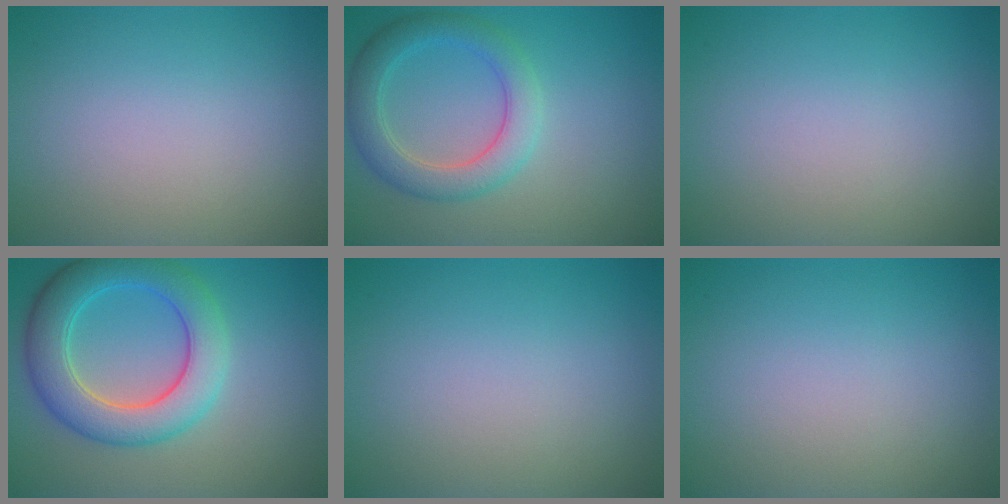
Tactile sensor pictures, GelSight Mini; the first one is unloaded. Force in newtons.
{"total": 4.2, "press": 4.2, "slide": 0.3}
{"total": 0.0}
{"total": 6.9, "press": 6.9, "slide": 0.5}
{"total": 0.0}
{"total": 0.0}